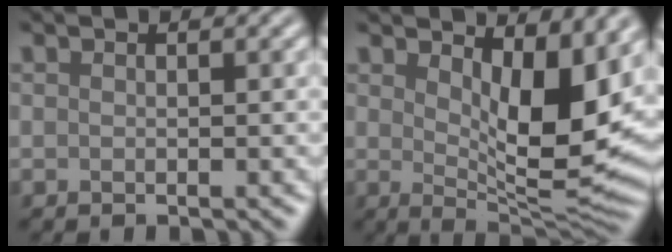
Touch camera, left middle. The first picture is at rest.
{"total": 9.0, "force": [2.5, 3.4, 7.9], "torque": [-0.126, -0.019, 0.047]}